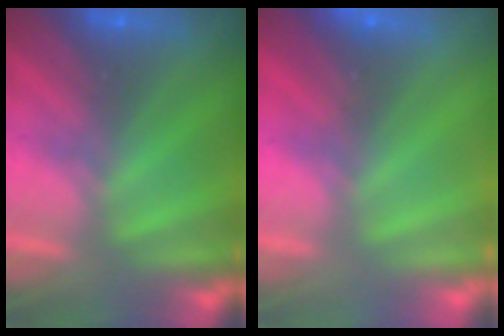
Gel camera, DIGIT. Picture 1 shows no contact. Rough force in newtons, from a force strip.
{"total": 2.3}